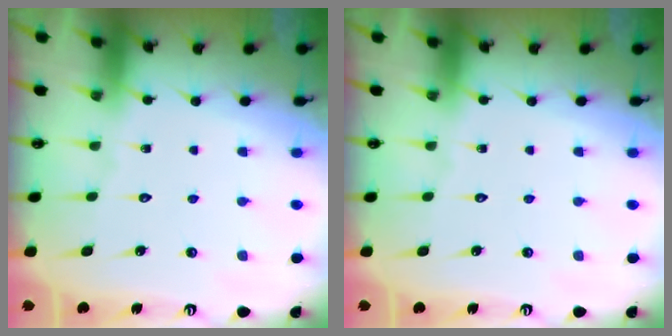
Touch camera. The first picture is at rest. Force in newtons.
{"total": 0.0}